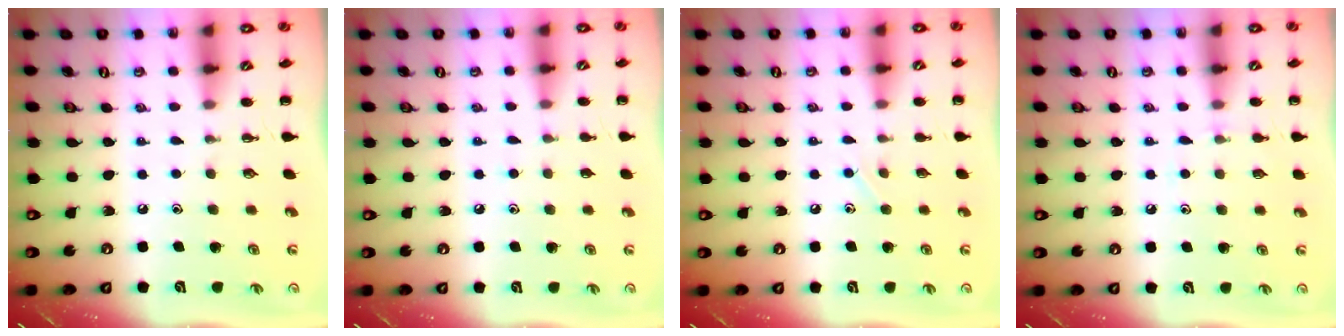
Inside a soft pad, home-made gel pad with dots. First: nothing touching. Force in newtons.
{"total": 3.8, "press": 3.4, "slide": 1.6}
{"total": 3.9, "press": 3.7, "slide": 1.1}
{"total": 5.5, "press": 5.2, "slide": 1.6}